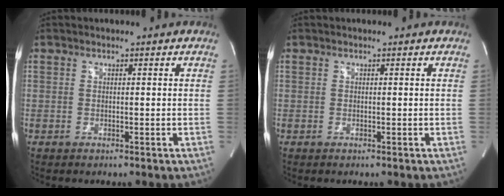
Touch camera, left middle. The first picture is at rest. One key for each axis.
{"total": 0.0}